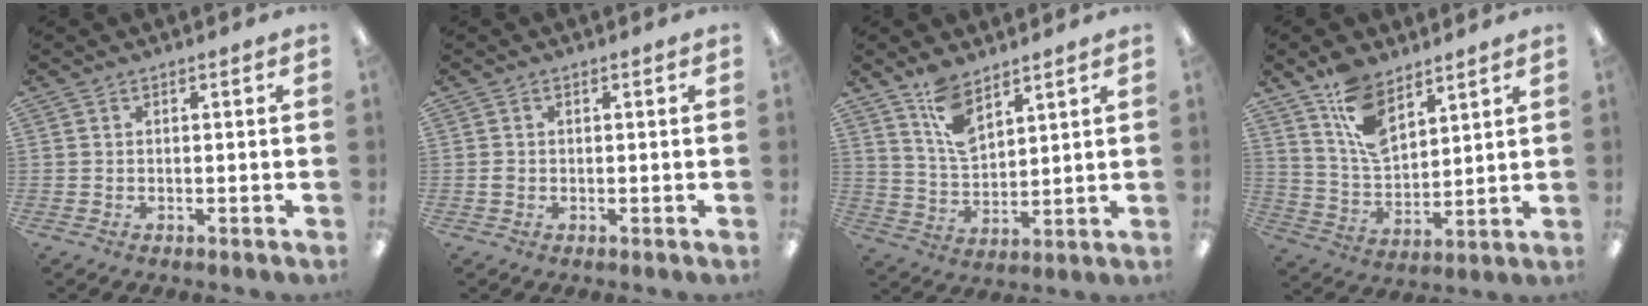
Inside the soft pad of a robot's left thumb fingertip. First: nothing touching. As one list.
[{"total": 0.8, "force": [-0.1, 0.7, 0.4], "torque": [-0.008, 0.005, -0.004]}, {"total": 9.6, "force": [6.6, 4.4, 5.3], "torque": [-0.106, -0.028, 0.123]}, {"total": 12.1, "force": [7.6, 6.4, 7.0], "torque": [-0.129, -0.031, 0.143]}]